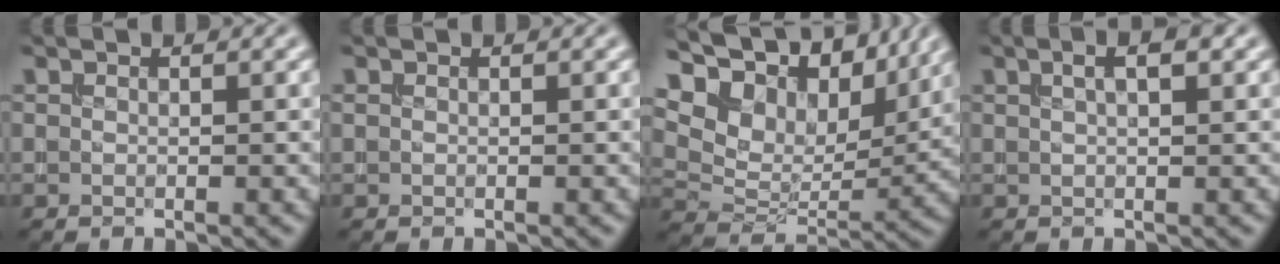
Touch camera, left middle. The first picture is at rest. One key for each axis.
{"total": 0.0}
{"total": 13.9, "fx": 8.7, "fy": 7.9, "fz": 7.5, "tx": -0.171, "ty": 0.041, "tz": 0.139}
{"total": 2.6, "fx": 1.3, "fy": 0.8, "fz": 2.1, "tx": -0.019, "ty": 0.004, "tz": 0.012}